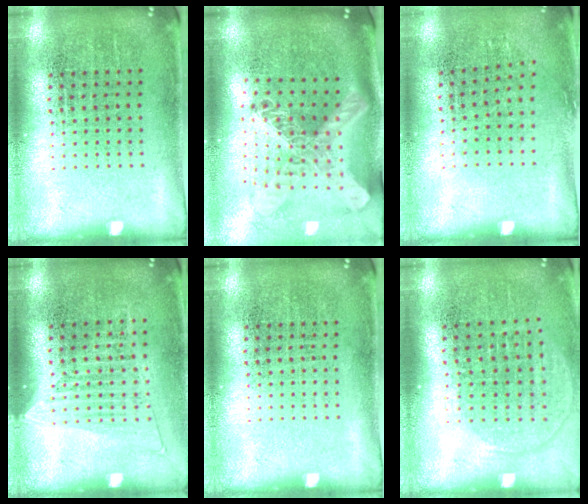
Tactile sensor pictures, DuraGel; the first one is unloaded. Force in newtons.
{"total": 2.9, "press": 2.1, "slide": 2.0}
{"total": 0.8, "press": 0.7, "slide": 0.5}
{"total": 1.4, "press": 1.3, "slide": 0.6}
{"total": 0.0}
{"total": 1.4, "press": 1.2, "slide": 0.7}